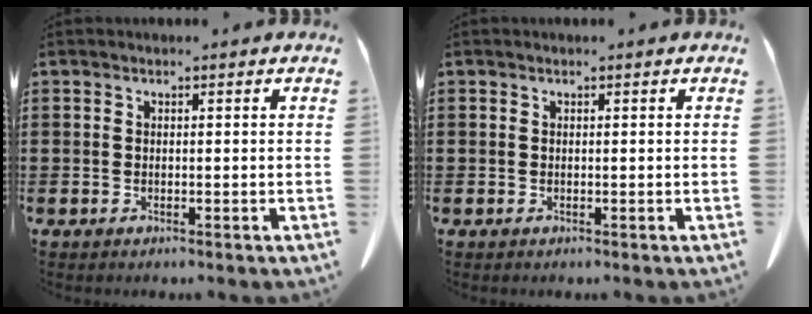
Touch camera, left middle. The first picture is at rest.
{"total": 0.0}